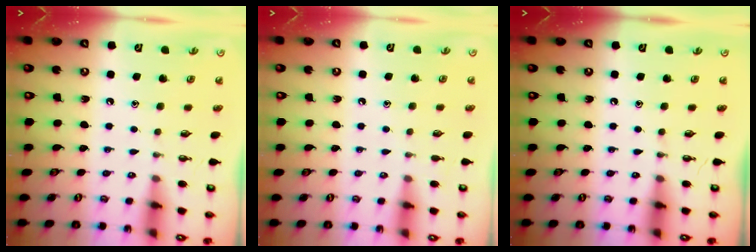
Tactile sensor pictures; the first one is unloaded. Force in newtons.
{"total": 2.8, "press": 2.8, "slide": 0.2}
{"total": 0.0}